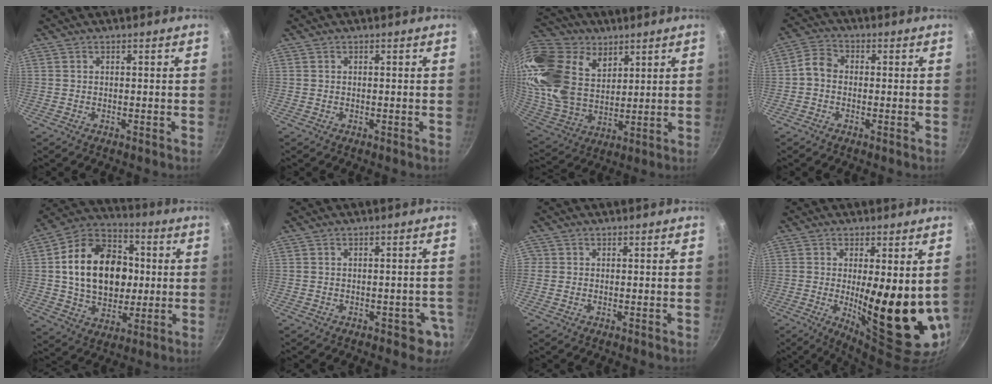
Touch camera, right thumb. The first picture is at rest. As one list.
[{"total": 0.0}, {"total": 25.9, "force": [12.4, 17.5, 14.4], "torque": [-0.302, -0.023, 0.242]}, {"total": 3.9, "force": [-0.8, 3.1, 2.3], "torque": [-0.043, 0.020, -0.030]}, {"total": 21.4, "force": [1.6, 15.7, 14.4], "torque": [-0.206, 0.026, 0.024]}, {"total": 4.3, "force": [-1.6, 2.7, 2.9], "torque": [-0.010, 0.014, -0.009]}, {"total": 0.7, "force": [-0.1, 0.7, 0.0], "torque": [0.003, 0.001, -0.005]}, {"total": 16.0, "force": [-0.1, 4.6, 15.3], "torque": [-0.202, -0.035, 0.012]}]